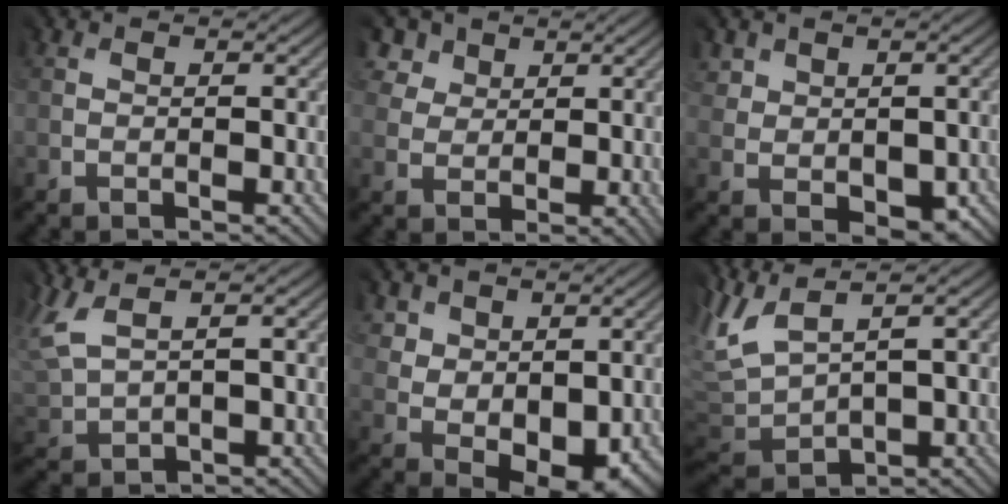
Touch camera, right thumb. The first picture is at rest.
{"total": 5.8, "force": [3.8, 4.2, 1.3], "torque": [-0.060, 0.011, 0.070]}
{"total": 3.1, "force": [1.0, 2.9, 0.5], "torque": [-0.022, -0.012, 0.024]}
{"total": 5.7, "force": [3.9, 2.4, 3.4], "torque": [-0.119, 0.010, 0.083]}
{"total": 6.7, "force": [2.2, 5.3, 3.6], "torque": [-0.076, -0.015, 0.052]}
{"total": 6.1, "force": [3.3, 2.7, 4.4], "torque": [-0.135, 0.014, 0.067]}